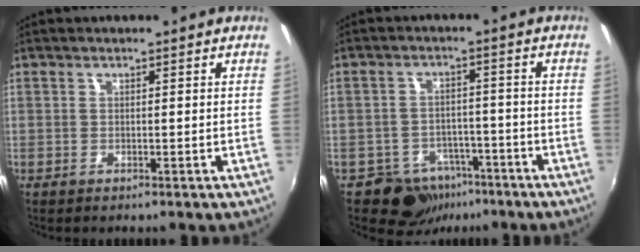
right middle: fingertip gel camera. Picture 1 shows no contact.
{"total": 7.6, "force": [-5.2, 5.4, 1.4], "torque": [-0.029, 0.027, -0.066]}